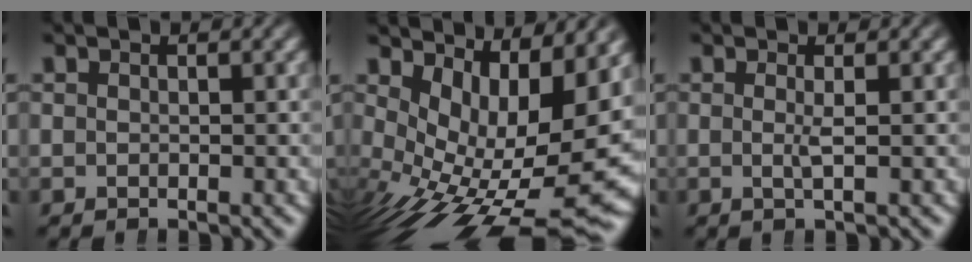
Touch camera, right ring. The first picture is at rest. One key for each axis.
{"total": 12.4, "fx": -2.6, "fy": 6.0, "fz": 10.5, "tx": -0.158, "ty": -0.046, "tz": -0.009}
{"total": 1.1, "fx": -0.2, "fy": -0.2, "fz": 1.1, "tx": -0.026, "ty": -0.006, "tz": -0.002}